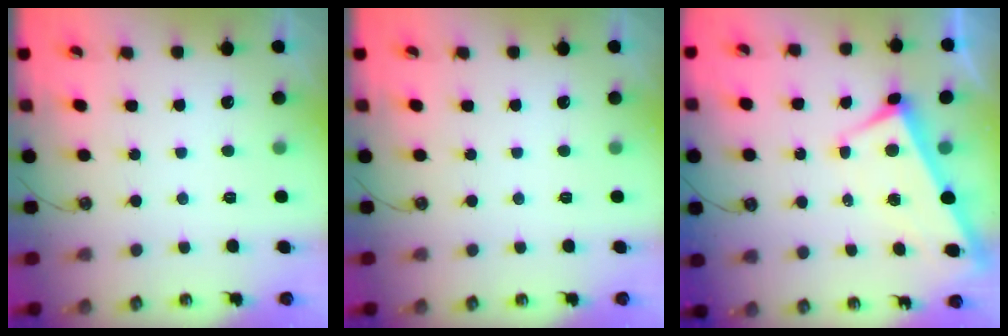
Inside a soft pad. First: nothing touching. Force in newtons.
{"total": 0.0}
{"total": 2.9, "press": 2.8, "slide": 0.9}